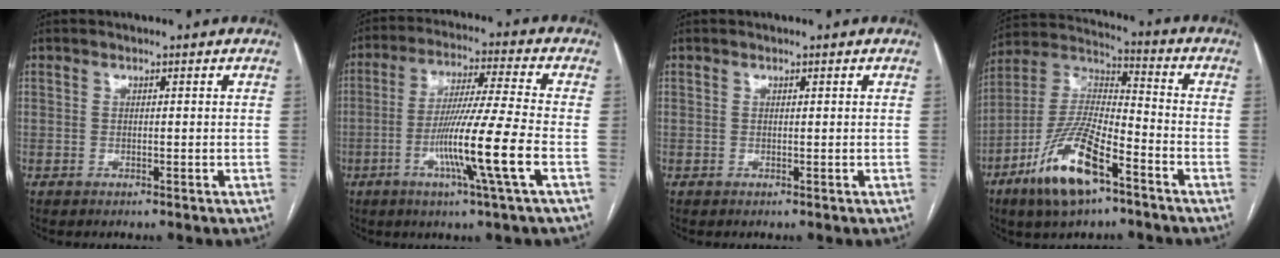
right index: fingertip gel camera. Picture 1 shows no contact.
{"total": 12.7, "force": [-4.1, -1.9, 11.8], "torque": [-0.221, -0.015, -0.081]}
{"total": 0.0}
{"total": 15.6, "force": [-8.6, 4.2, 12.3], "torque": [-0.254, -0.010, -0.158]}